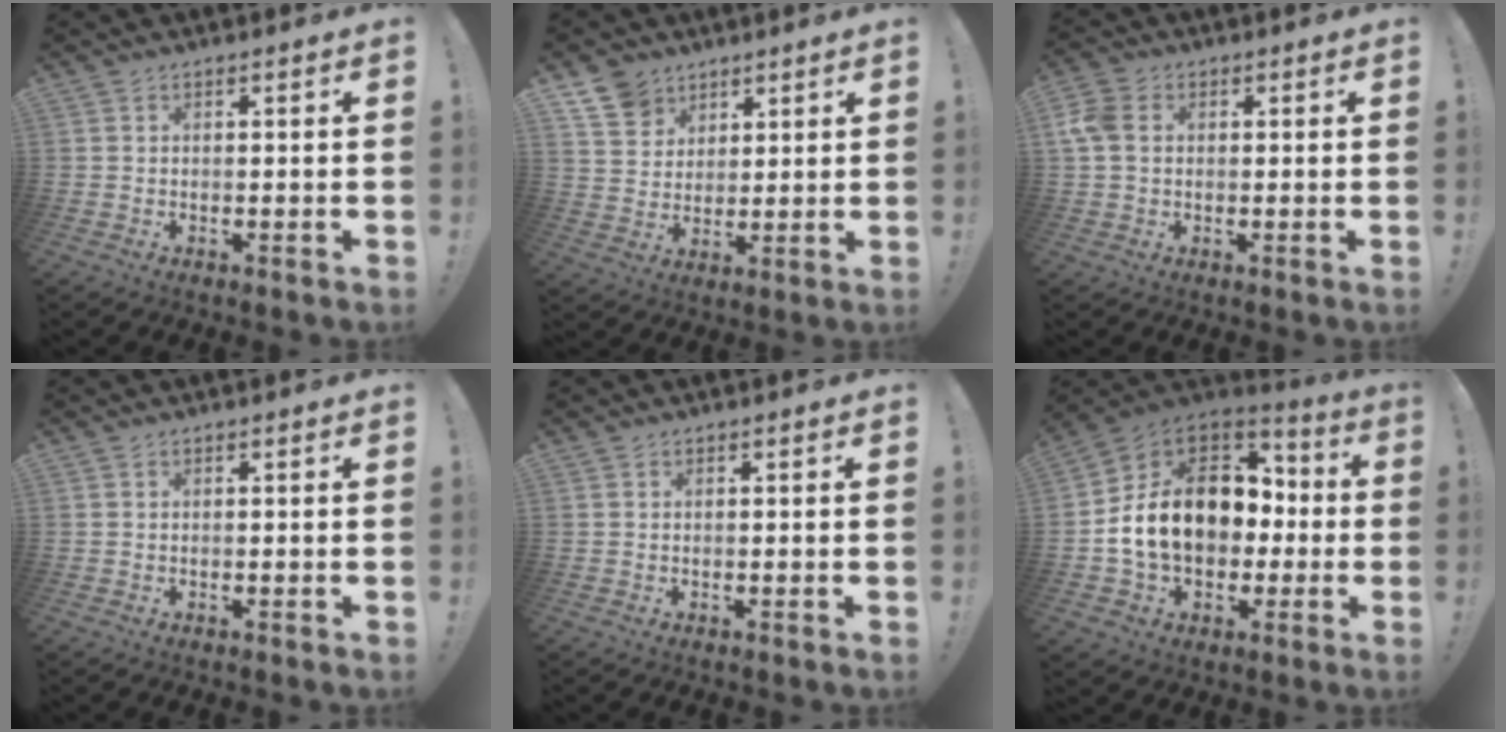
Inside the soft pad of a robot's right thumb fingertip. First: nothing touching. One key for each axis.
{"total": 9.2, "fx": 6.3, "fy": 6.5, "fz": 1.6, "tx": -0.022, "ty": -0.045, "tz": 0.125}
{"total": 7.3, "fx": 1.3, "fy": 5.5, "fz": 4.7, "tx": -0.104, "ty": 0.007, "tz": 0.027}
{"total": 0.0}
{"total": 0.0}
{"total": 19.1, "fx": 1.0, "fy": 14.2, "fz": 12.8, "tx": -0.208, "ty": 0.011, "tz": 0.037}